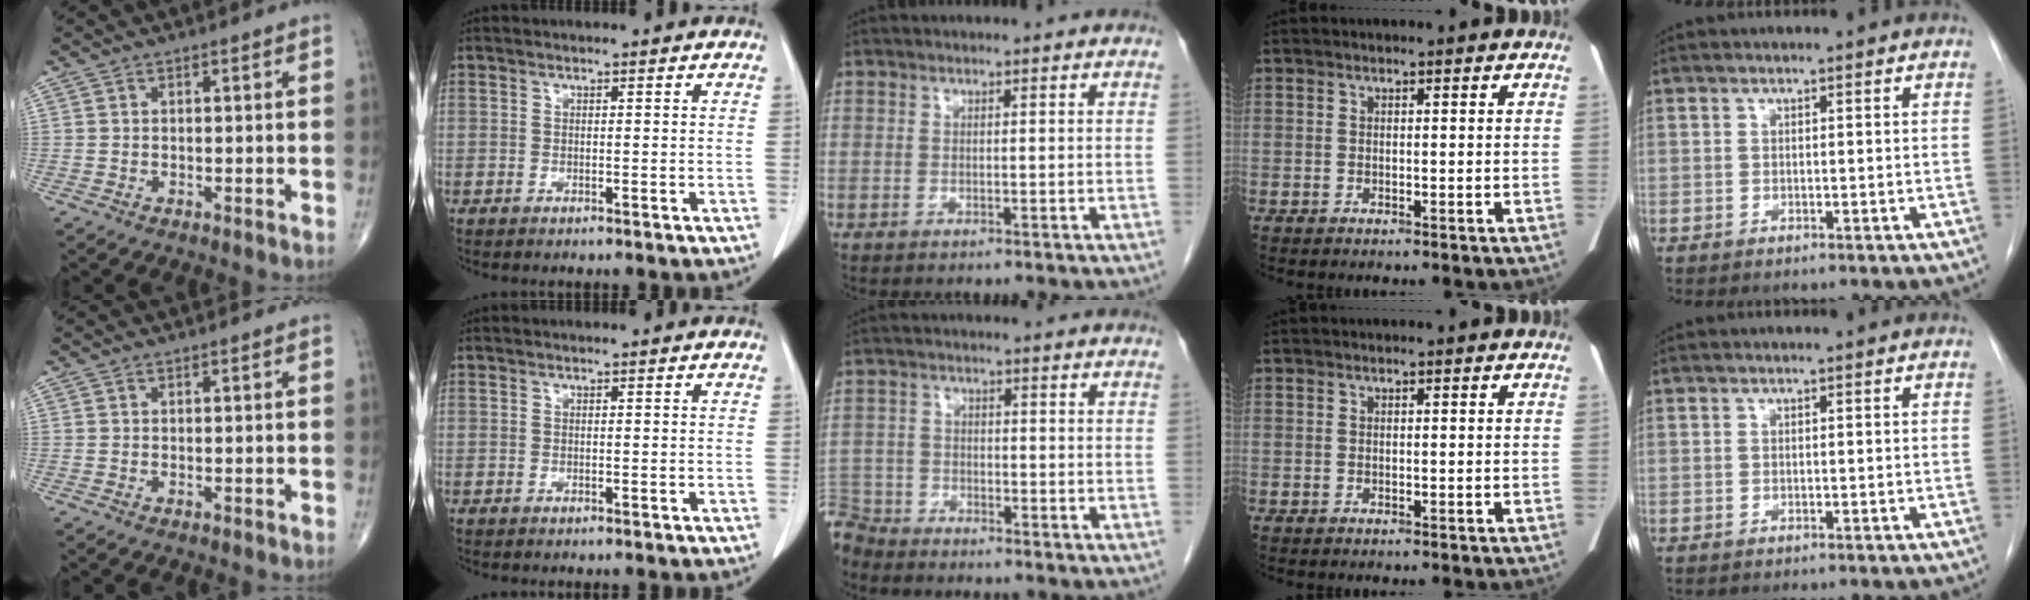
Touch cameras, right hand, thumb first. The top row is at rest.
{"middle": {"total": 5.9, "force": [-5.7, 1.7, -0.2], "torque": [0.005, -0.005, -0.113]}}